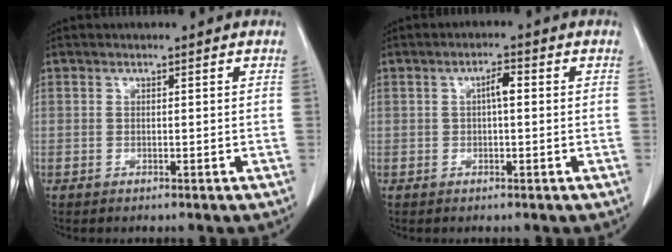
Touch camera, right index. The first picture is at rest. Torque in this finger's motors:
{"motor_torque": [0.36, -0.17, 0.14, 0.04]}